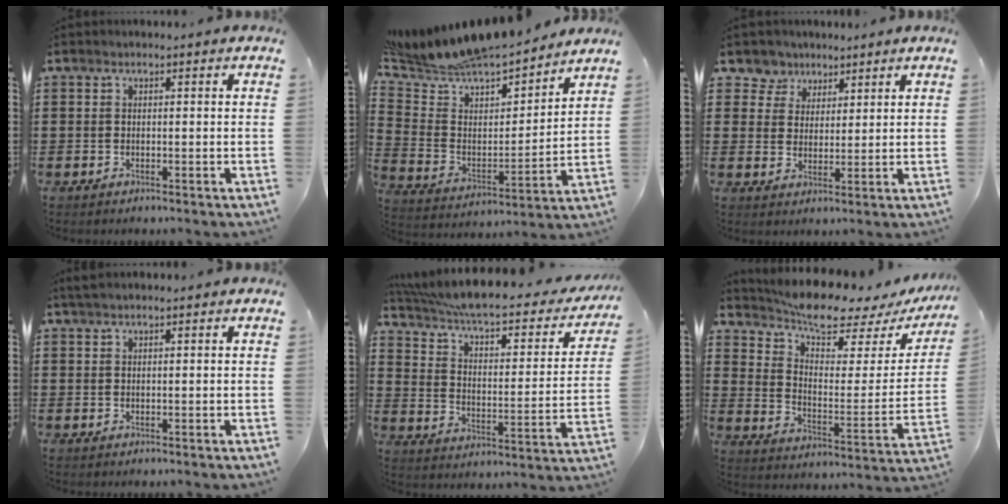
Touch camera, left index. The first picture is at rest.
{"total": 9.1, "force": [8.8, 1.4, 1.6], "torque": [-0.075, -0.075, 0.149]}
{"total": 4.6, "force": [3.1, 3.4, -0.1], "torque": [-0.026, 0.001, 0.056]}
{"total": 1.1, "force": [0.8, -0.1, 0.7], "torque": [-0.014, 0.001, 0.016]}
{"total": 6.6, "force": [5.6, 0.6, 3.5], "torque": [-0.094, -0.043, 0.092]}
{"total": 8.3, "force": [7.5, 1.8, 3.1], "torque": [-0.082, -0.059, 0.128]}